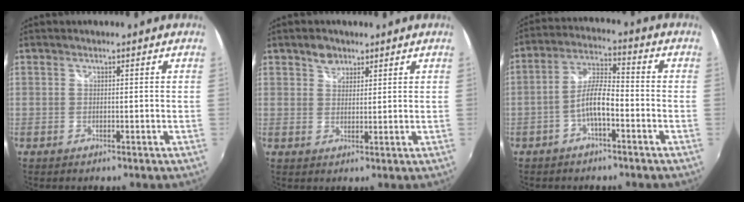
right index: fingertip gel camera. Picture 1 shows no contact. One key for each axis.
{"total": 3.1, "fx": 2.1, "fy": 2.2, "fz": 0.8, "tx": -0.008, "ty": 0.008, "tz": 0.035}
{"total": 6.8, "fx": -3.0, "fy": 1.8, "fz": 5.8, "tx": -0.122, "ty": 0.013, "tz": -0.054}